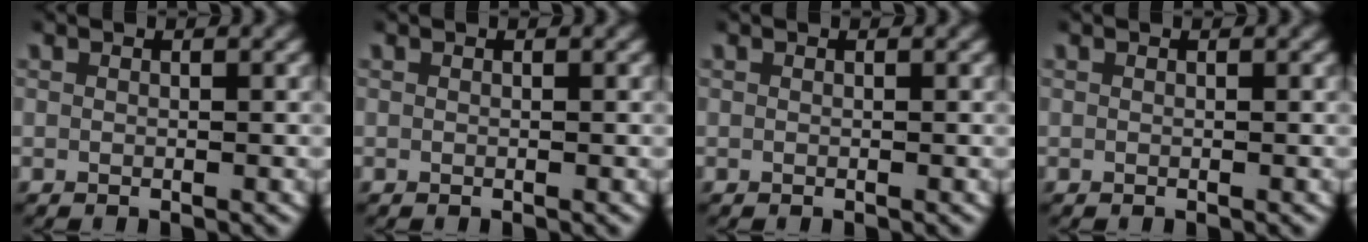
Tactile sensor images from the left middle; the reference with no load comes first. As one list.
[{"total": 0.0}, {"total": 0.0}, {"total": 0.0}]